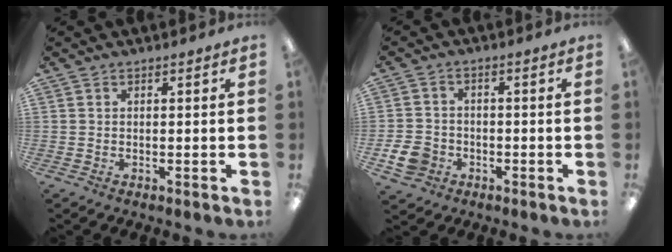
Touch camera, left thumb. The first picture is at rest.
{"total": 6.1, "force": [-2.5, 5.0, 2.4], "torque": [-0.061, 0.015, -0.046]}